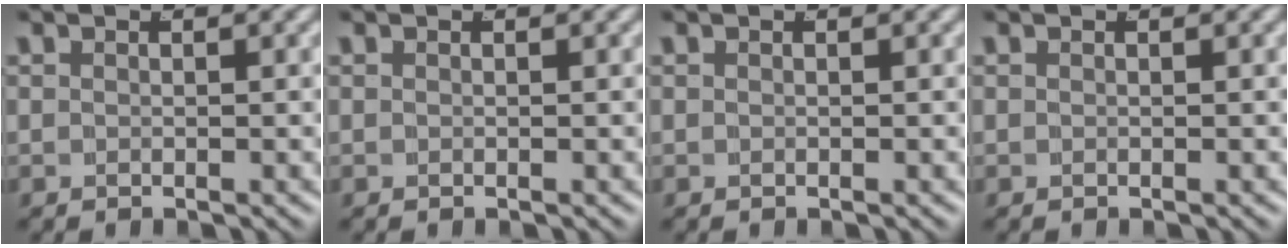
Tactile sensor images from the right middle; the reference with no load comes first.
{"total": 0.0}
{"total": 0.0}
{"total": 0.0}